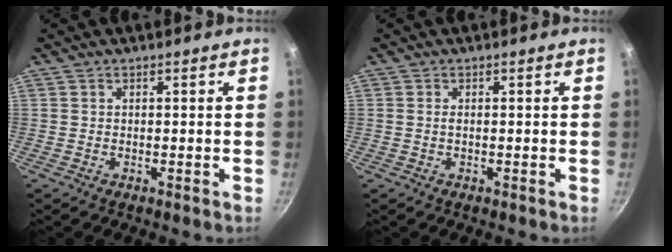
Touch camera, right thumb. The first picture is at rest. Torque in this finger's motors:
{"motor_torque": [0.83, 0.18, 0.51, 0.11, 0.08]}